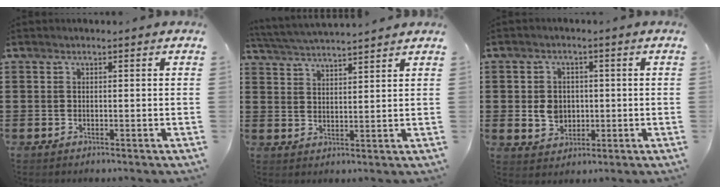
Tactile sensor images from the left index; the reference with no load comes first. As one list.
[{"total": 3.8, "force": [3.7, -0.5, 0.4], "torque": [-0.023, -0.019, 0.064]}, {"total": 4.3, "force": [-0.1, 3.7, 2.2], "torque": [-0.045, 0.007, -0.005]}]